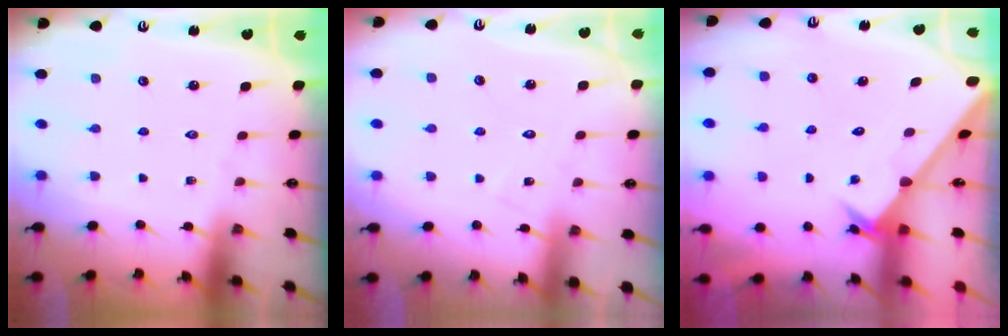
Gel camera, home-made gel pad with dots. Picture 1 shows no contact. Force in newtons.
{"total": 6.2, "press": 6.2, "slide": 0.6}
{"total": 2.4, "press": 2.4, "slide": 0.2}